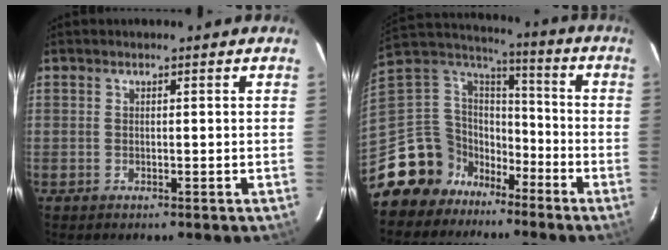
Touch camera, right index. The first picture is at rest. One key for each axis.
{"total": 14.7, "fx": -10.5, "fy": 9.9, "fz": 2.7, "tx": -0.089, "ty": 0.044, "tz": -0.191}